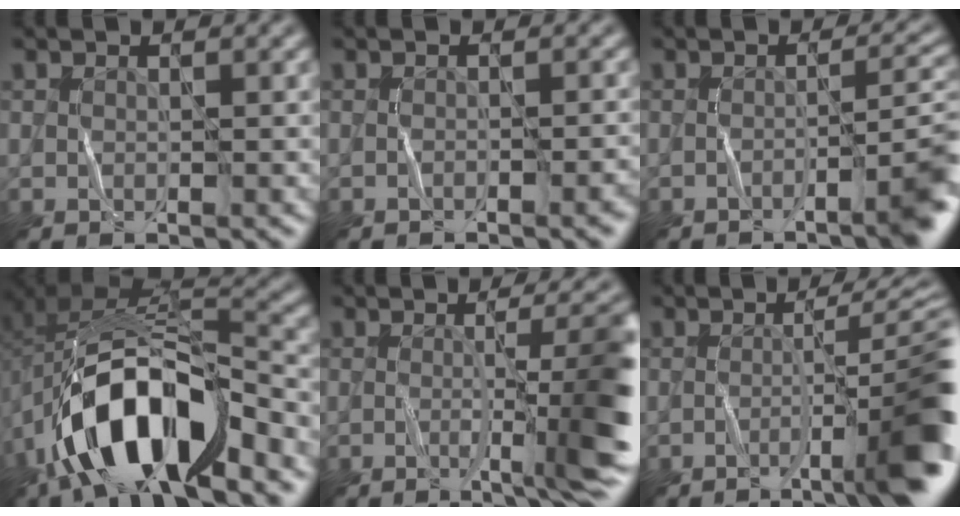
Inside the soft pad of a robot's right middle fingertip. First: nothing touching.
{"total": 1.1, "force": [-0.9, 0.2, 0.6], "torque": [-0.009, 0.002, -0.015]}
{"total": 4.0, "force": [-2.1, 0.4, 3.3], "torque": [-0.037, 0.016, -0.043]}
{"total": 12.9, "force": [-5.9, 5.6, 10.0], "torque": [-0.189, -0.001, -0.101]}
{"total": 9.7, "force": [-0.8, 2.0, 9.5], "torque": [-0.113, 0.005, -0.014]}
{"total": 10.0, "force": [-3.0, 1.9, 9.3], "torque": [-0.114, 0.008, -0.047]}